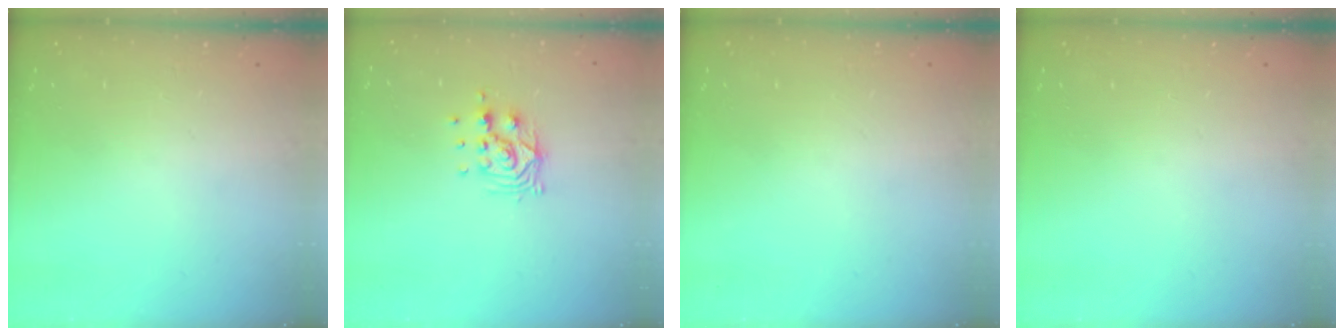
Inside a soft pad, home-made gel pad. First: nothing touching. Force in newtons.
{"total": 9.3, "press": 9.3, "slide": 0.6}
{"total": 0.0}
{"total": 0.0}